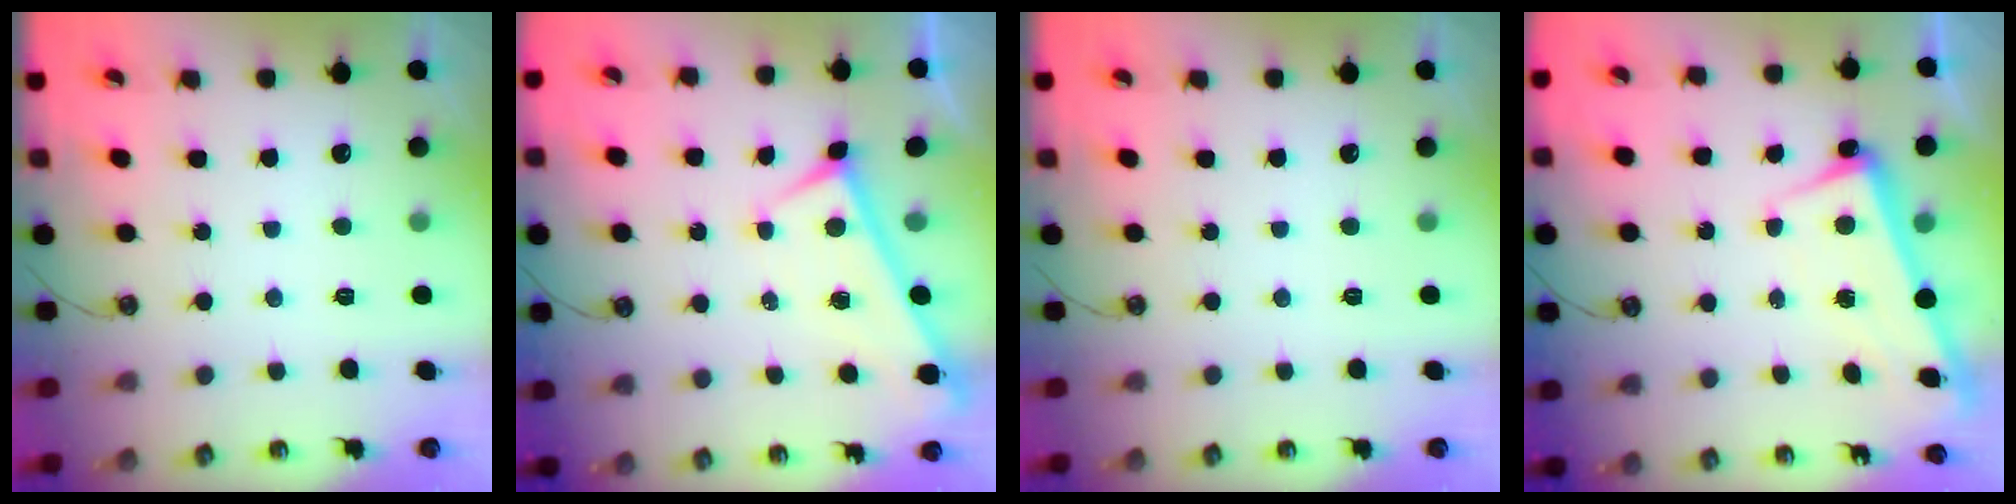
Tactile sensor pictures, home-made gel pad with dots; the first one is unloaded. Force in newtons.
{"total": 0.0}
{"total": 0.0}
{"total": 2.3, "press": 2.2, "slide": 0.7}